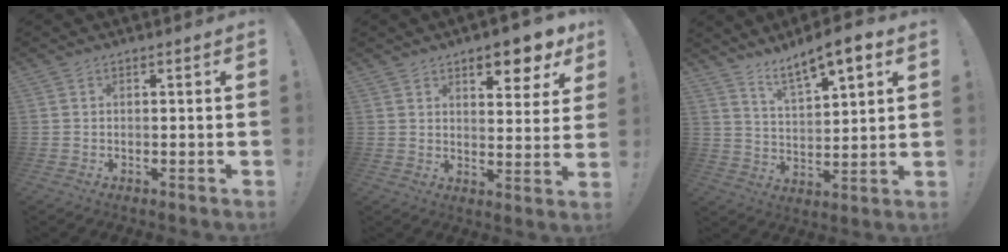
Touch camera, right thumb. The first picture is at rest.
{"total": 9.2, "force": [6.2, 3.3, 6.0], "torque": [-0.060, -0.046, 0.102]}
{"total": 9.9, "force": [7.4, 2.6, 6.1], "torque": [-0.100, -0.045, 0.126]}